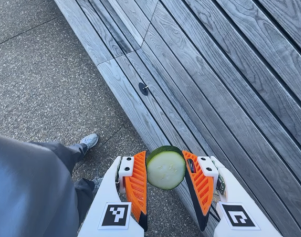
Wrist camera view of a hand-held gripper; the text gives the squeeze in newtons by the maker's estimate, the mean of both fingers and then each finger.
{"total": 12.5, "left": 13.0, "right": 11.9}